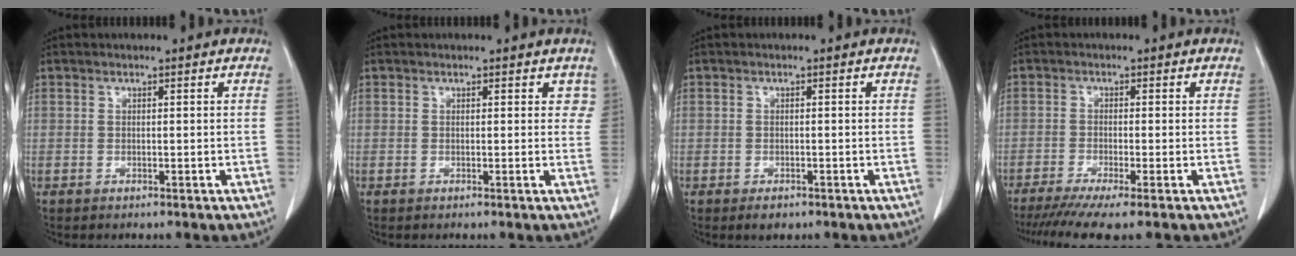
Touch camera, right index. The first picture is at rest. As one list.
[{"total": 2.0, "force": [1.3, 1.4, 0.7], "torque": [0.012, 0.004, 0.006]}, {"total": 1.7, "force": [-1.1, 1.1, 0.8], "torque": [-0.010, 0.000, -0.010]}, {"total": 7.3, "force": [-5.4, -0.1, 5.0], "torque": [-0.079, -0.015, -0.087]}]